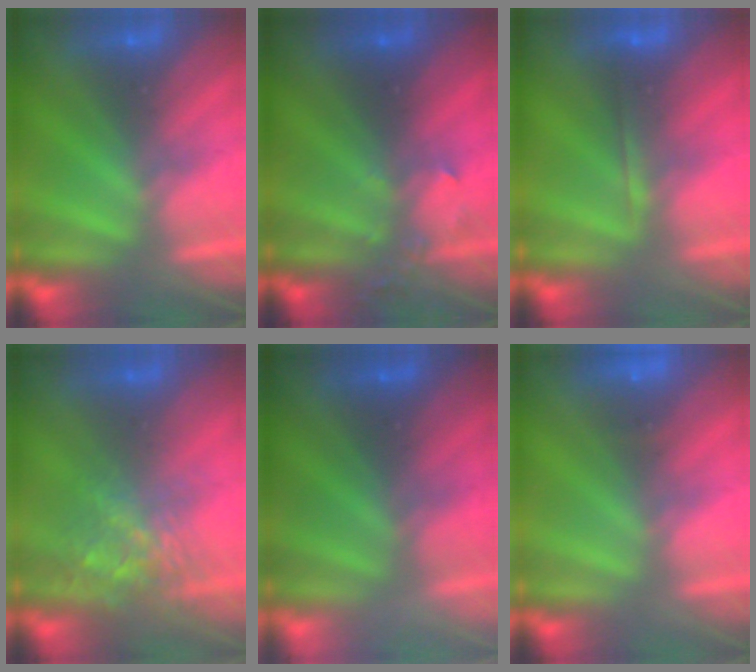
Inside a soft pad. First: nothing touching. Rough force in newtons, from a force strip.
{"total": 3.4}
{"total": 1.9}
{"total": 3.8}
{"total": 2.6}
{"total": 2.0}